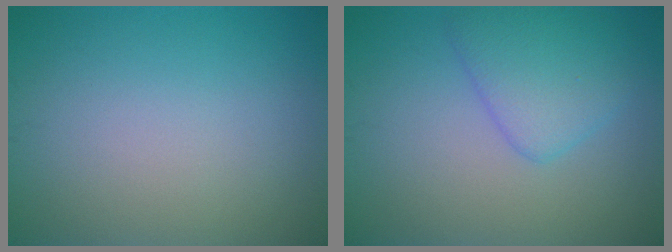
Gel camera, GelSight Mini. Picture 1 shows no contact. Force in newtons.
{"total": 3.9, "press": 3.9, "slide": 0.0}